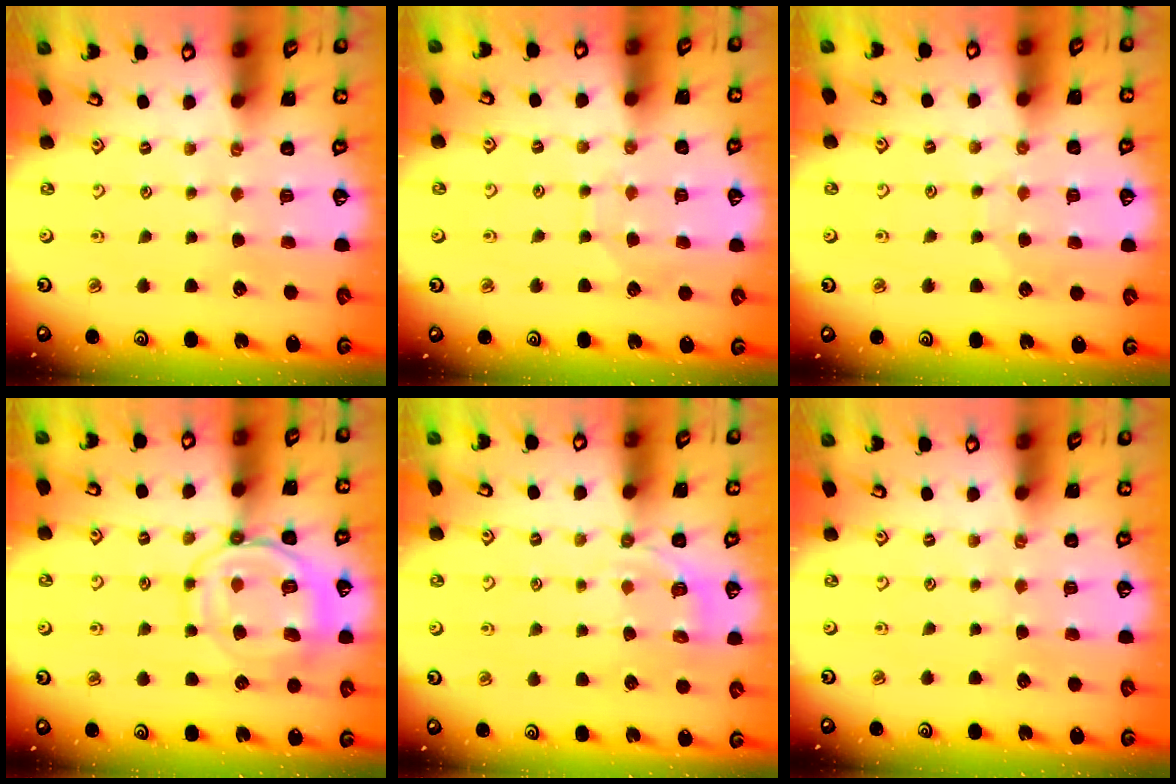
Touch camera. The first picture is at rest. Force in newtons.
{"total": 5.8, "press": 5.8, "slide": 0.5}
{"total": 5.0, "press": 4.9, "slide": 0.4}
{"total": 11.1, "press": 11.1, "slide": 1.1}
{"total": 4.8, "press": 4.3, "slide": 2.2}
{"total": 0.0}